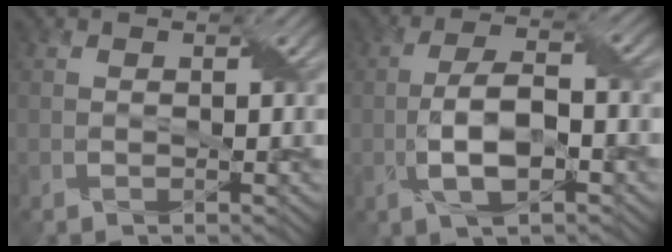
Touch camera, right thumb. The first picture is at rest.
{"total": 7.9, "force": [-2.2, 3.1, 6.9], "torque": [-0.134, 0.010, -0.042]}